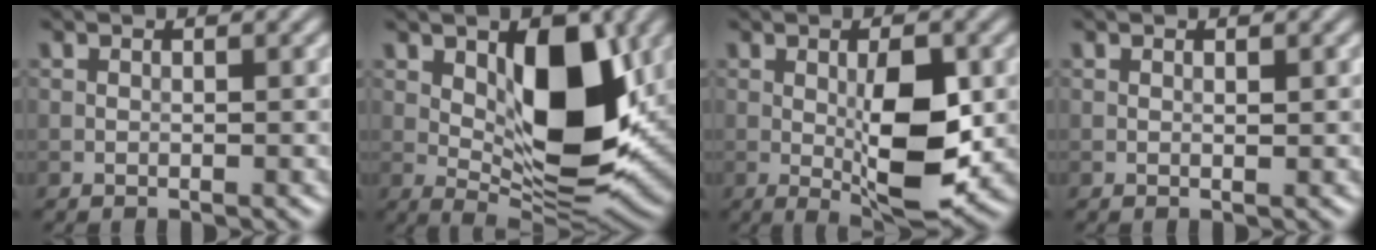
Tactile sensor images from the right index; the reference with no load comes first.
{"total": 10.0, "force": [1.7, 4.6, 8.6], "torque": [-0.131, -0.011, 0.035]}
{"total": 6.8, "force": [-0.3, 2.1, 6.4], "torque": [-0.104, -0.008, 0.000]}
{"total": 0.0}